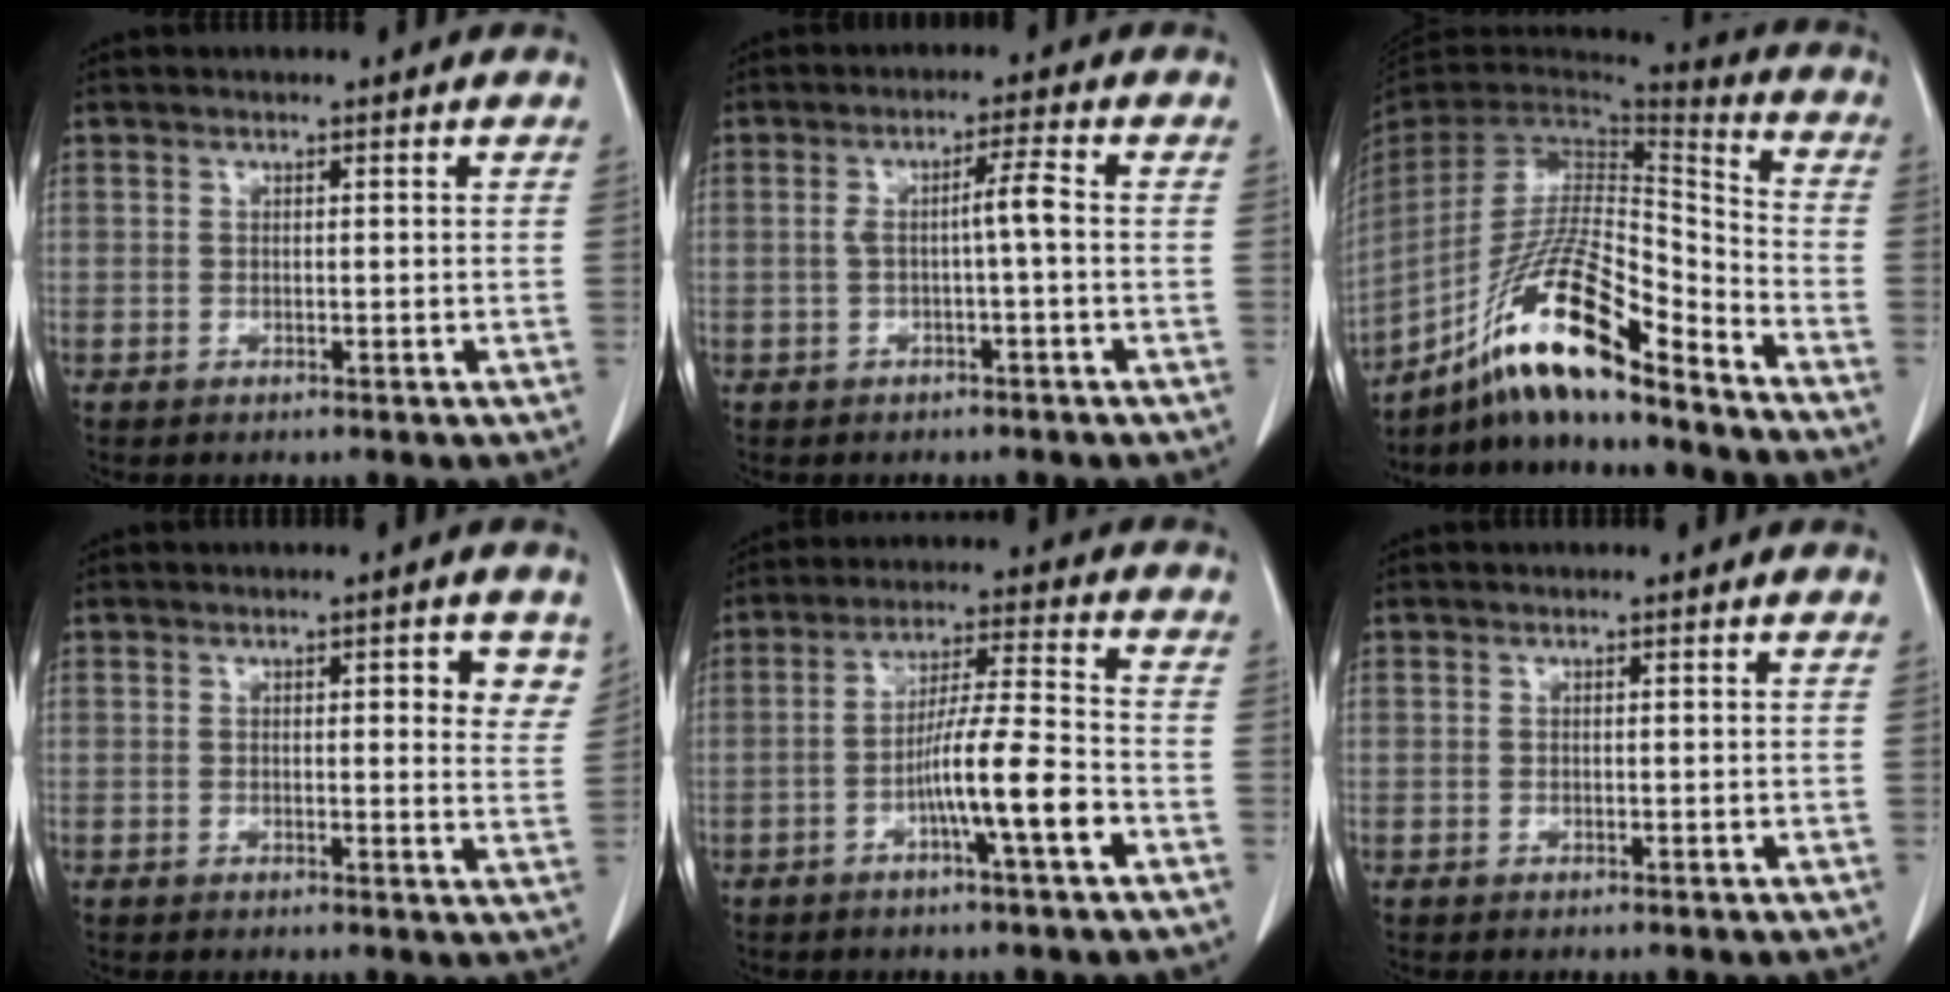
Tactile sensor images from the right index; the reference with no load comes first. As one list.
[{"total": 3.4, "force": [-0.4, -0.2, 3.4], "torque": [-0.061, 0.009, -0.004]}, {"total": 19.2, "force": [-13.5, 2.1, 13.5], "torque": [-0.281, -0.011, -0.247]}, {"total": 5.0, "force": [2.0, 1.4, 4.3], "torque": [-0.040, -0.005, 0.016]}, {"total": 9.8, "force": [-3.9, -0.1, 9.0], "torque": [-0.159, 0.005, -0.068]}, {"total": 0.0}]